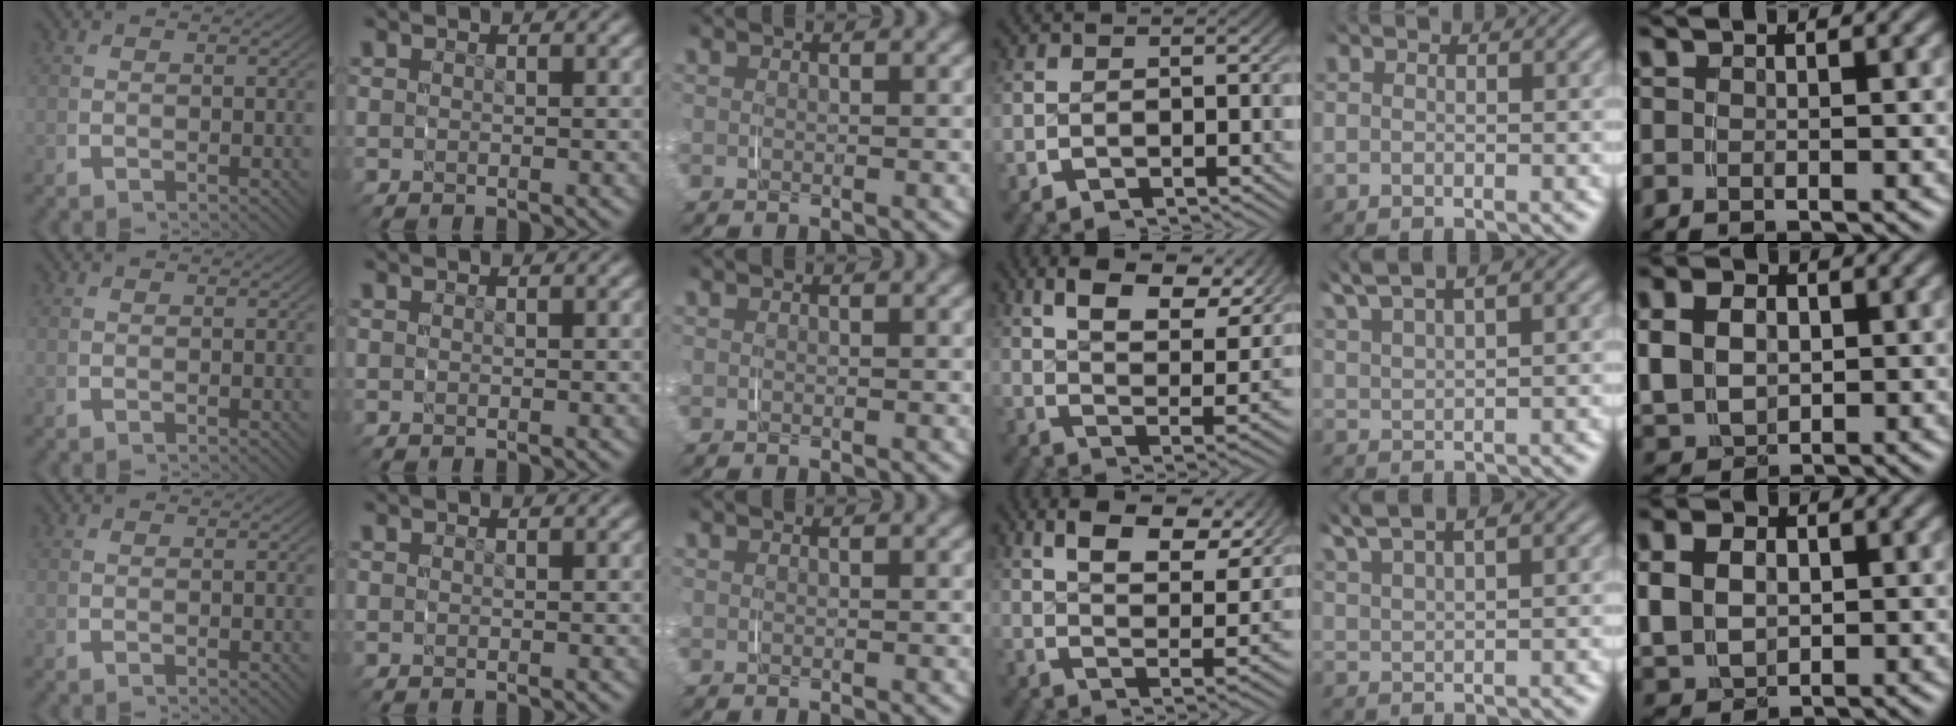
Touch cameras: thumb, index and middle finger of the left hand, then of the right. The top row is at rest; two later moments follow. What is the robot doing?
{"motion": "grasp_and_lifting", "object": "shorts"}